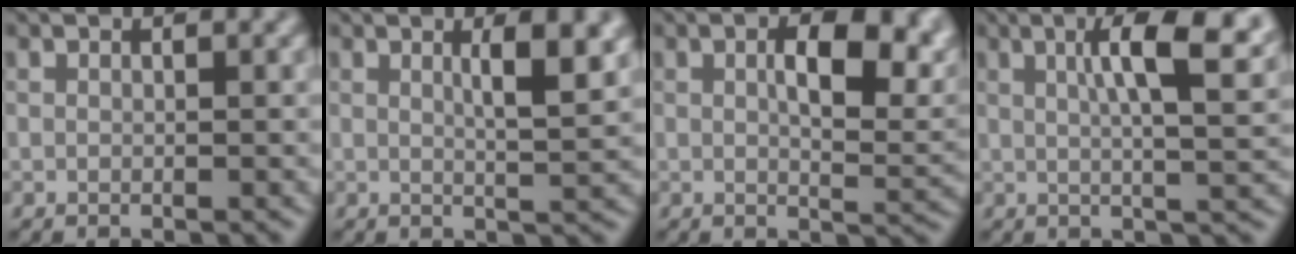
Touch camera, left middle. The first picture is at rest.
{"total": 4.3, "force": [1.3, 1.1, 4.0], "torque": [-0.052, 0.001, 0.018]}
{"total": 8.1, "force": [2.1, 3.6, 6.9], "torque": [-0.102, -0.001, 0.037]}
{"total": 8.0, "force": [2.7, 2.0, 7.2], "torque": [-0.094, 0.011, 0.038]}